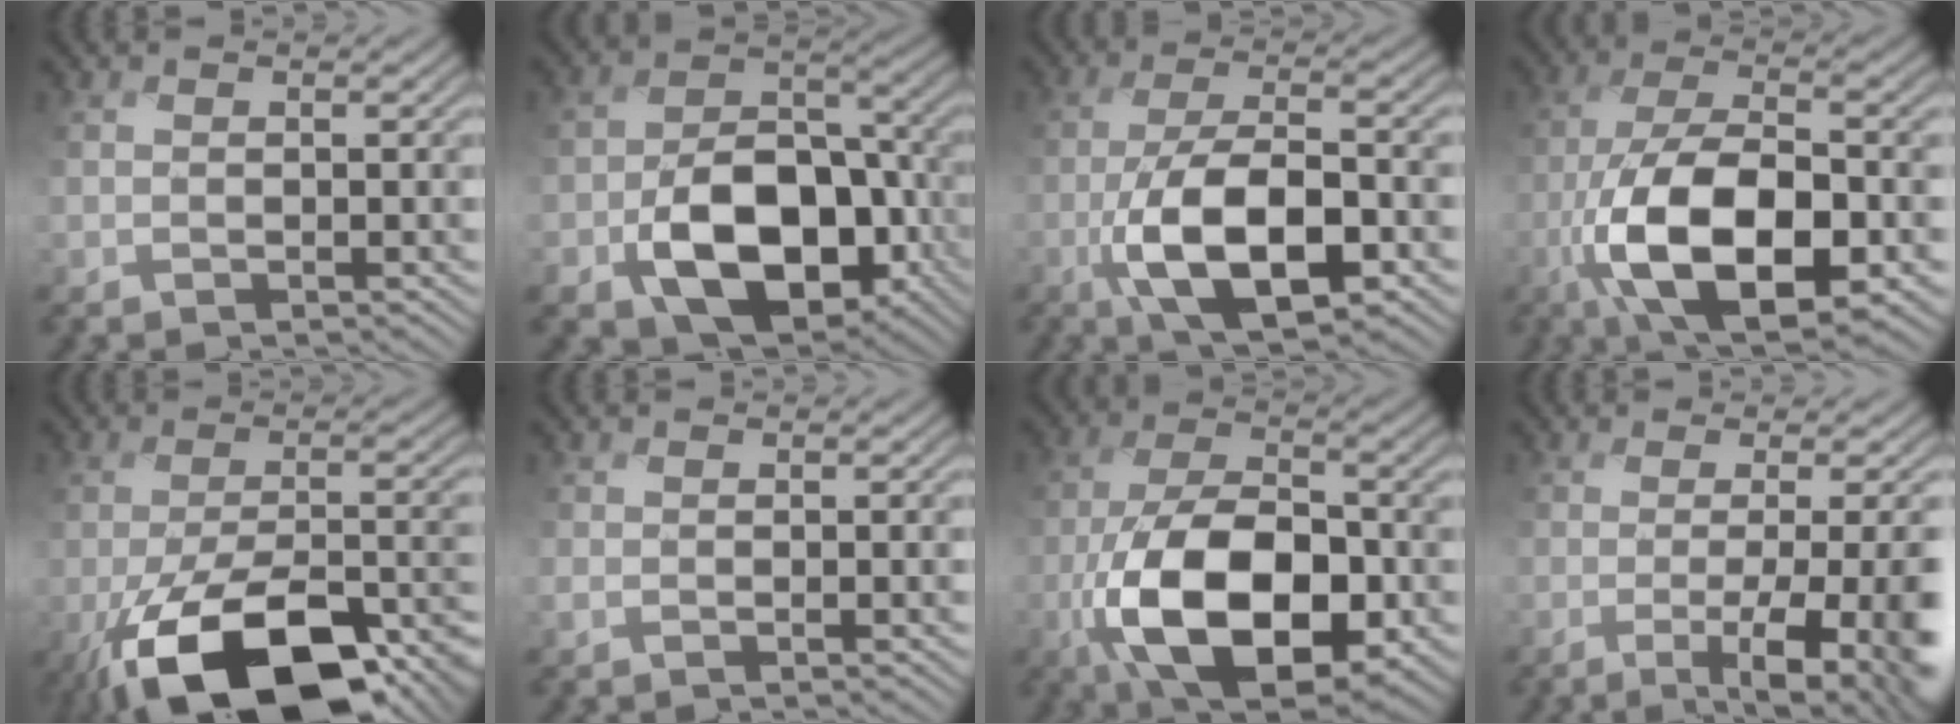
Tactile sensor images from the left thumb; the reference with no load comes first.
{"total": 13.5, "force": [-5.2, 8.9, 8.7], "torque": [-0.152, -0.031, -0.086]}
{"total": 11.8, "force": [-4.1, 4.5, 10.1], "torque": [-0.195, -0.008, -0.075]}
{"total": 15.2, "force": [-5.1, 6.4, 12.8], "torque": [-0.252, -0.026, -0.087]}
{"total": 16.5, "force": [-8.8, 6.7, 12.3], "torque": [-0.212, -0.028, -0.141]}
{"total": 1.5, "force": [-0.4, 0.7, 1.3], "torque": [-0.035, -0.009, -0.006]}
{"total": 15.4, "force": [-4.9, 7.9, 12.3], "torque": [-0.245, -0.026, -0.088]}
{"total": 12.2, "force": [-2.7, 4.0, 11.2], "torque": [-0.123, -0.009, -0.030]}